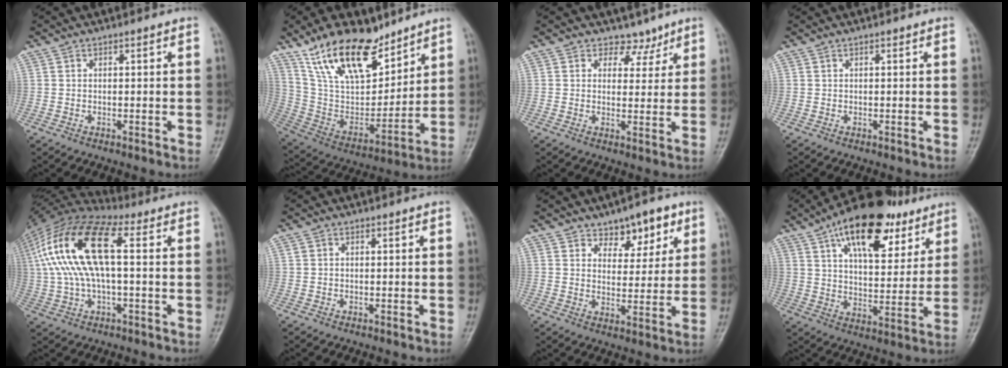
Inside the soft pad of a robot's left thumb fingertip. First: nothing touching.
{"total": 20.2, "force": [13.7, 9.3, 11.6], "torque": [-0.157, -0.065, 0.260]}
{"total": 4.2, "force": [3.0, 3.0, 0.3], "torque": [0.028, -0.015, 0.040]}
{"total": 0.0}
{"total": 18.8, "force": [2.6, 7.8, 16.9], "torque": [-0.354, 0.039, 0.040]}
{"total": 0.7, "force": [0.0, 0.6, 0.4], "torque": [-0.005, 0.003, 0.000]}
{"total": 7.8, "force": [4.8, 4.7, 3.9], "torque": [-0.018, -0.026, 0.071]}
{"total": 20.8, "force": [11.5, 10.0, 14.1], "torque": [-0.184, -0.024, 0.181]}